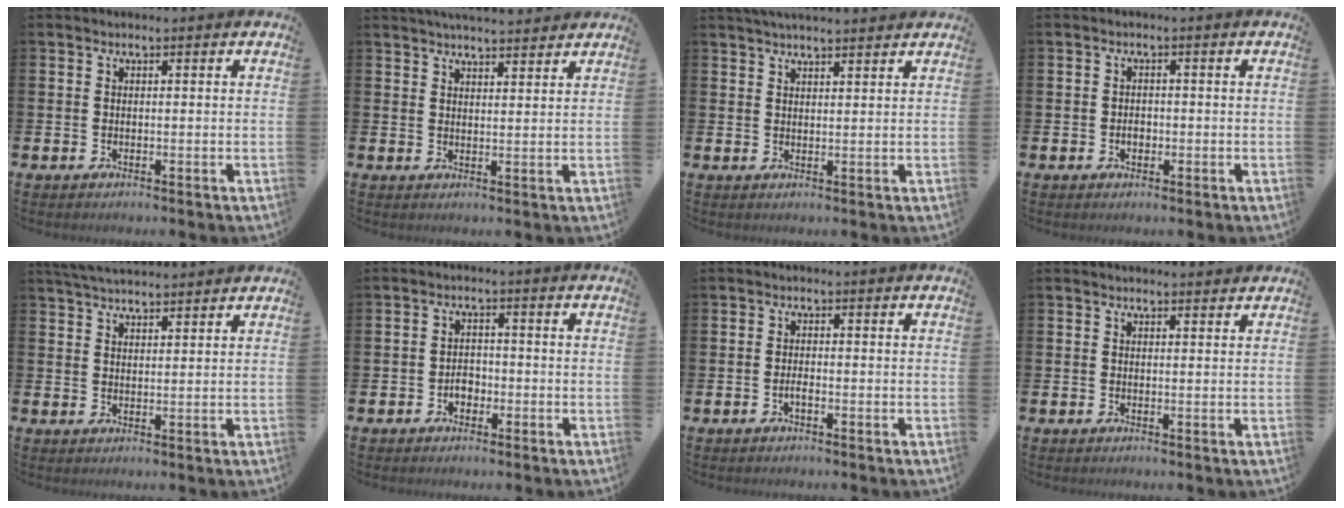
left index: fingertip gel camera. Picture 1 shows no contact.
{"total": 4.0, "force": [4.0, 0.1, 0.4], "torque": [-0.013, -0.018, 0.072]}
{"total": 3.1, "force": [3.1, 0.1, 0.6], "torque": [-0.015, -0.009, 0.056]}
{"total": 1.6, "force": [-0.4, 1.2, 1.0], "torque": [-0.008, 0.000, -0.013]}
{"total": 4.2, "force": [4.1, 0.5, 0.8], "torque": [-0.021, -0.014, 0.076]}
{"total": 2.2, "force": [-0.9, 1.6, 1.1], "torque": [-0.010, 0.000, -0.024]}
{"total": 1.0, "force": [-0.6, 0.2, 0.8], "torque": [-0.023, 0.000, -0.009]}
{"total": 0.9, "force": [0.9, 0.2, 0.1], "torque": [0.008, -0.002, 0.015]}